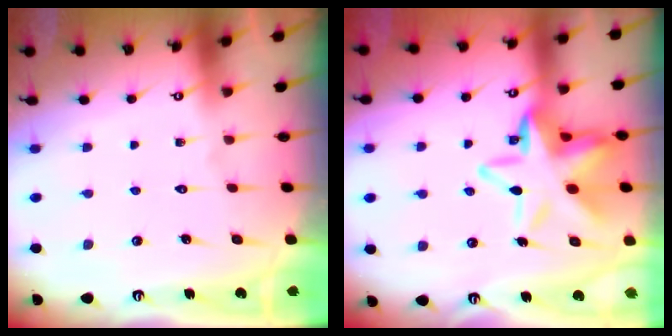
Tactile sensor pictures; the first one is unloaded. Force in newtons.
{"total": 15.9, "press": 15.7, "slide": 2.3}